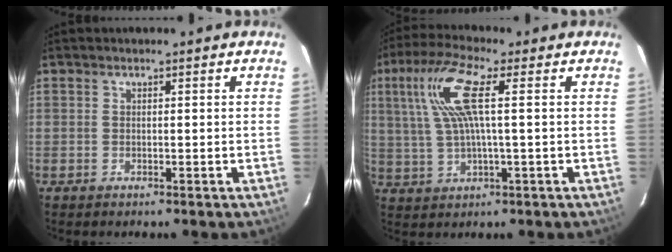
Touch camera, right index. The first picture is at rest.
{"total": 10.6, "force": [2.5, 1.7, 10.2], "torque": [-0.203, 0.014, 0.054]}